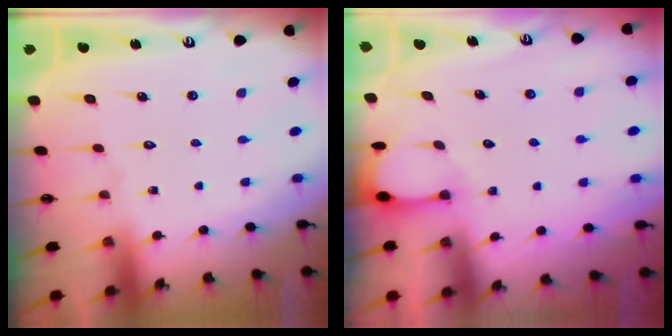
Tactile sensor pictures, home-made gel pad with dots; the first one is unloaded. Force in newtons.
{"total": 2.4, "press": 2.3, "slide": 0.4}